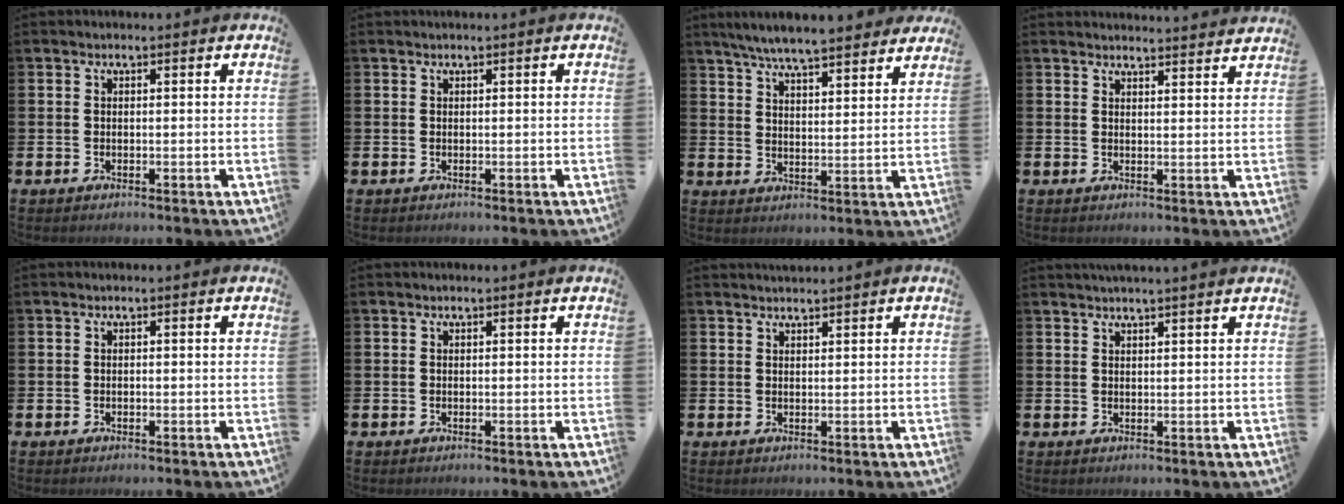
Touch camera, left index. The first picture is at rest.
{"total": 0.0}
{"total": 6.8, "force": [6.5, 0.5, 2.0], "torque": [-0.051, -0.037, 0.114]}
{"total": 2.9, "force": [2.9, -0.3, -0.3], "torque": [0.013, -0.025, 0.049]}
{"total": 0.0}
{"total": 0.0}
{"total": 1.1, "force": [1.1, -0.1, 0.1], "torque": [0.004, -0.003, 0.019]}
{"total": 1.7, "force": [1.7, -0.3, 0.2], "torque": [0.002, -0.006, 0.029]}